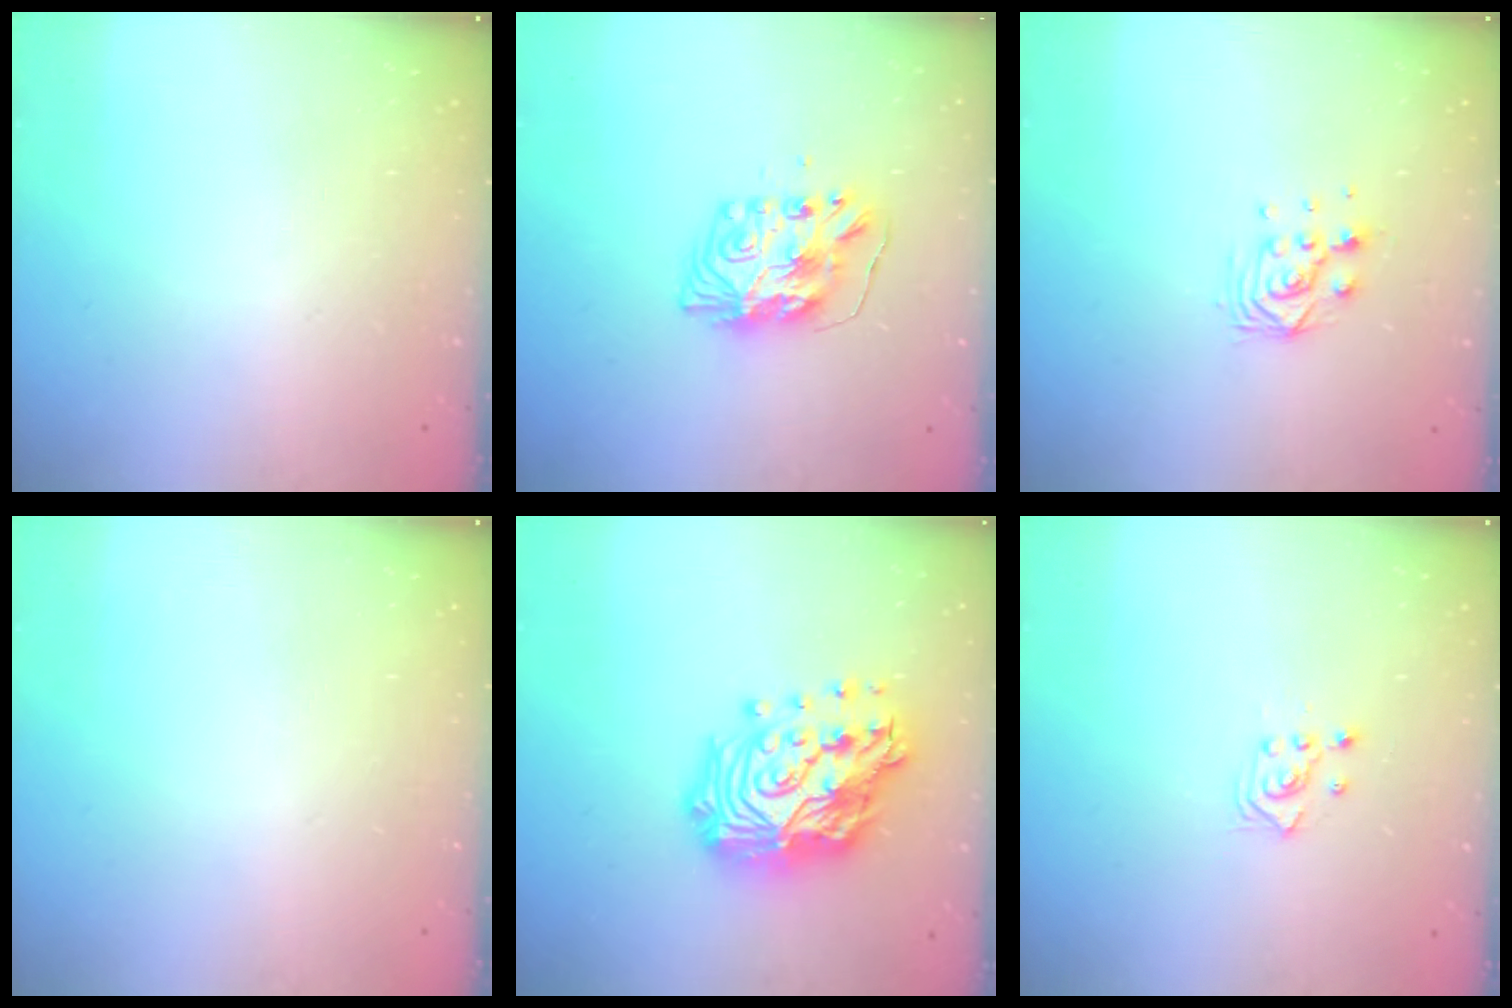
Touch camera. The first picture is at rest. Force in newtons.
{"total": 9.0, "press": 8.9, "slide": 0.7}
{"total": 7.3, "press": 7.2, "slide": 0.6}
{"total": 0.0}
{"total": 23.4, "press": 23.3, "slide": 2.1}
{"total": 2.3, "press": 2.3, "slide": 0.3}